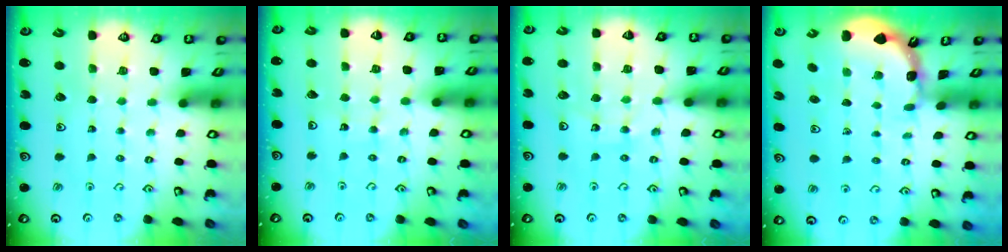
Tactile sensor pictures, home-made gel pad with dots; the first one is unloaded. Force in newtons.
{"total": 6.6, "press": 6.5, "slide": 0.7}
{"total": 12.2, "press": 11.8, "slide": 2.8}
{"total": 1.7, "press": 1.6, "slide": 0.1}